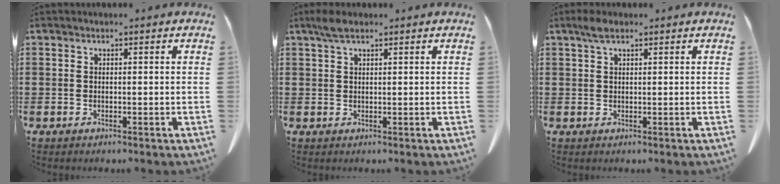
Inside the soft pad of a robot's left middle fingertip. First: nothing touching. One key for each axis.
{"total": 2.7, "fx": 1.7, "fy": 0.9, "fz": 2.0, "tx": -0.043, "ty": 0.004, "tz": 0.031}
{"total": 2.4, "fx": 1.4, "fy": 0.8, "fz": 1.8, "tx": -0.040, "ty": 0.004, "tz": 0.025}